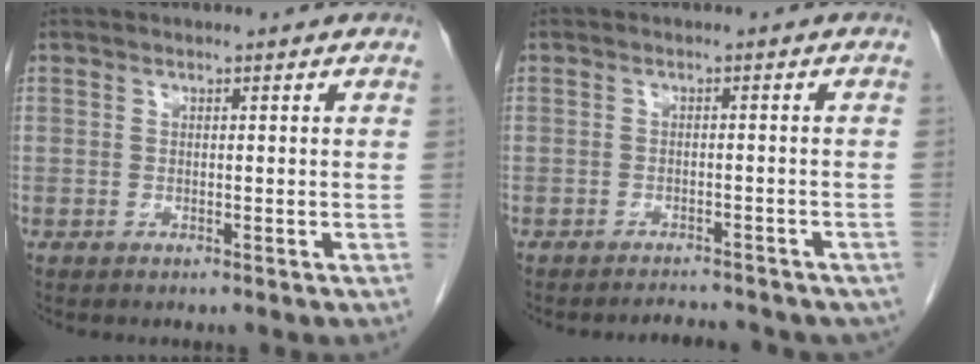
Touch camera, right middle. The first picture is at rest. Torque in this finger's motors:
{"motor_torque": [1.08, -1.06, 0.11, 0.03]}